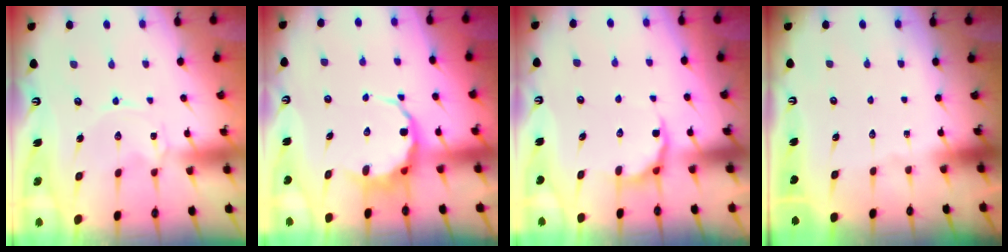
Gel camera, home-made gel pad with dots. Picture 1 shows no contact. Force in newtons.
{"total": 6.2, "press": 6.0, "slide": 1.5}
{"total": 5.8, "press": 5.2, "slide": 2.4}
{"total": 0.0}